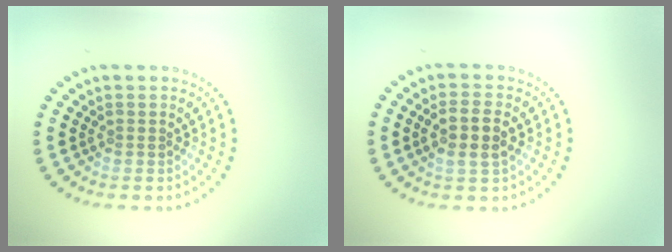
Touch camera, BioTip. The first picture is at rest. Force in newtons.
{"total": 2.9, "press": 2.7, "slide": 0.8}